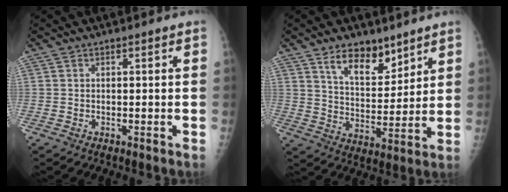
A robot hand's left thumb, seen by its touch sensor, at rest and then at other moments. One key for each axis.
{"total": 10.1, "fx": 7.0, "fy": 5.1, "fz": 5.3, "tx": -0.057, "ty": -0.054, "tz": 0.127}